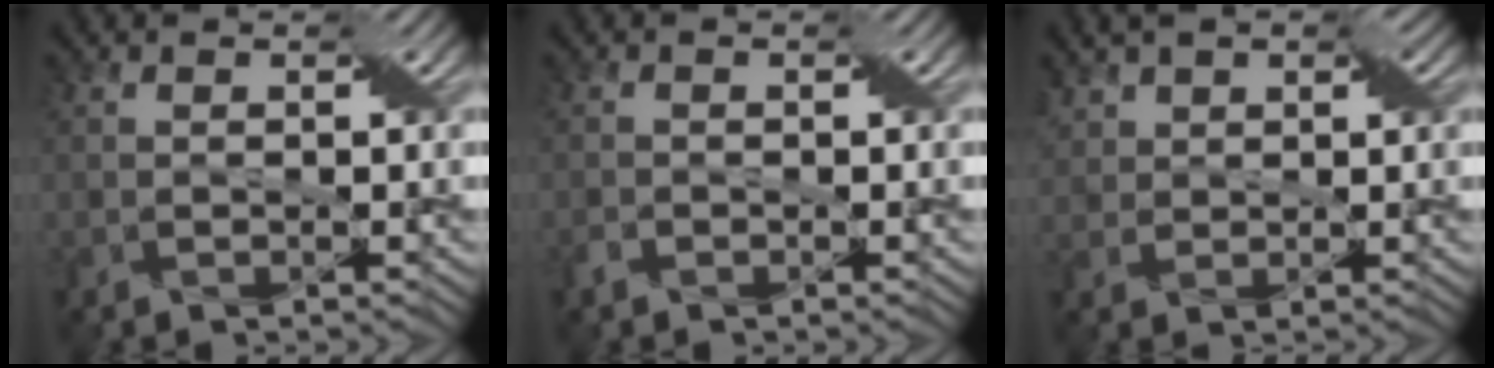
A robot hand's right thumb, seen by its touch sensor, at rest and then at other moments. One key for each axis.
{"total": 1.0, "fx": -0.7, "fy": 0.6, "fz": 0.4, "tx": -0.013, "ty": 0.002, "tz": -0.015}
{"total": 4.7, "fx": 2.9, "fy": 2.9, "fz": 2.4, "tx": -0.056, "ty": 0.012, "tz": 0.051}